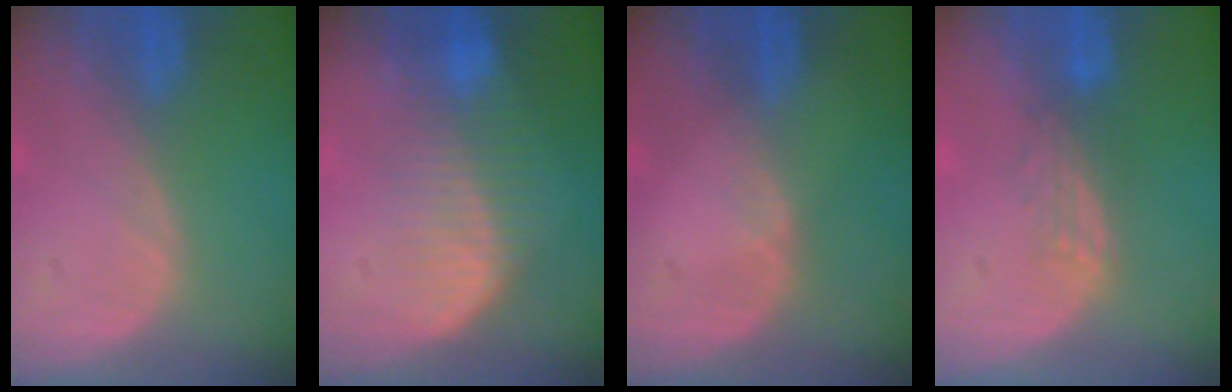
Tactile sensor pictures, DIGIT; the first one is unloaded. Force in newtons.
{"total": 7.1, "press": 6.5, "slide": 2.8}
{"total": 1.1, "press": 0.8, "slide": 0.8}
{"total": 2.8, "press": 2.6, "slide": 1.2}